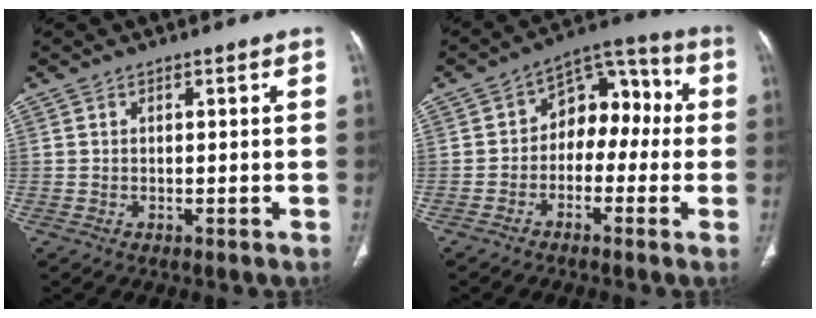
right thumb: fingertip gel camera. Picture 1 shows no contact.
{"total": 10.6, "force": [-0.9, 7.3, 7.5], "torque": [-0.062, 0.049, -0.031]}